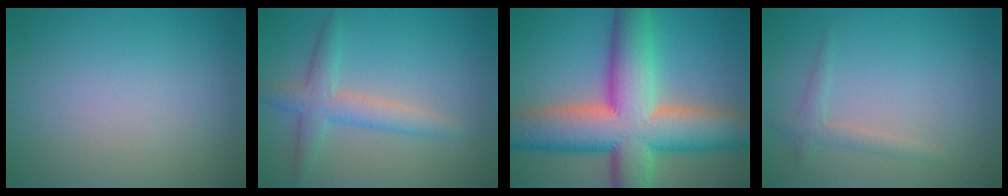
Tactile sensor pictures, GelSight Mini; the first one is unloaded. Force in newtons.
{"total": 2.8, "press": 2.8, "slide": 0.2}
{"total": 14.4, "press": 14.4, "slide": 0.9}
{"total": 1.5, "press": 1.5, "slide": 0.0}